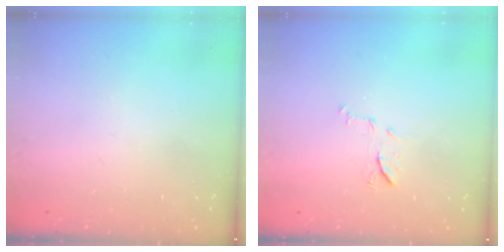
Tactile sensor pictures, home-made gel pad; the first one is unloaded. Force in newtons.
{"total": 7.4, "press": 7.3, "slide": 0.6}